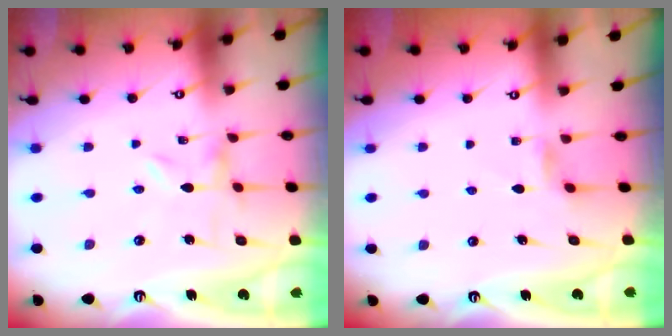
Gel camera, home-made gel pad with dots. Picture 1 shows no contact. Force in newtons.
{"total": 2.8, "press": 2.7, "slide": 0.5}